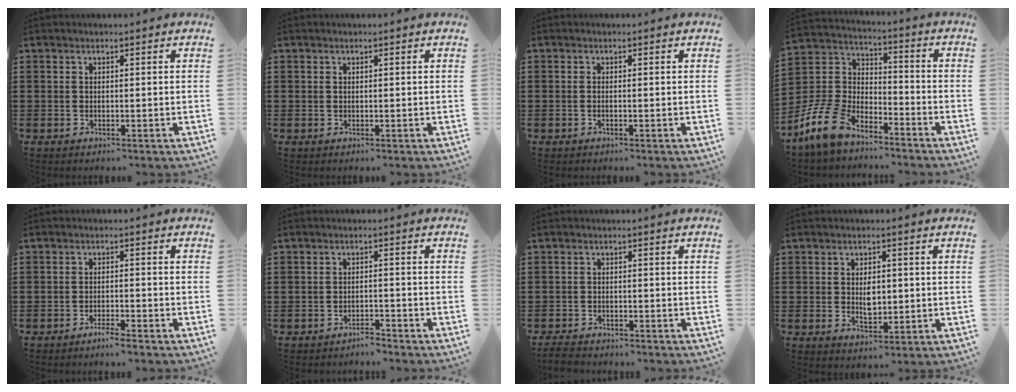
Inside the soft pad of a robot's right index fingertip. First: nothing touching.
{"total": 0.0}
{"total": 0.5, "force": [-0.3, 0.0, 0.4], "torque": [-0.008, -0.002, -0.005]}
{"total": 10.2, "force": [-7.8, 4.9, 4.4], "torque": [-0.128, 0.022, -0.159]}
{"total": 2.1, "force": [-1.9, -0.1, 0.9], "torque": [-0.014, 0.001, -0.035]}
{"total": 2.2, "force": [-2.2, 0.1, 0.1], "torque": [-0.009, 0.002, -0.047]}
{"total": 2.2, "force": [-2.2, 0.4, 0.3], "torque": [-0.015, 0.000, -0.049]}
{"total": 3.6, "force": [0.0, 2.0, 3.0], "torque": [-0.051, 0.002, -0.002]}